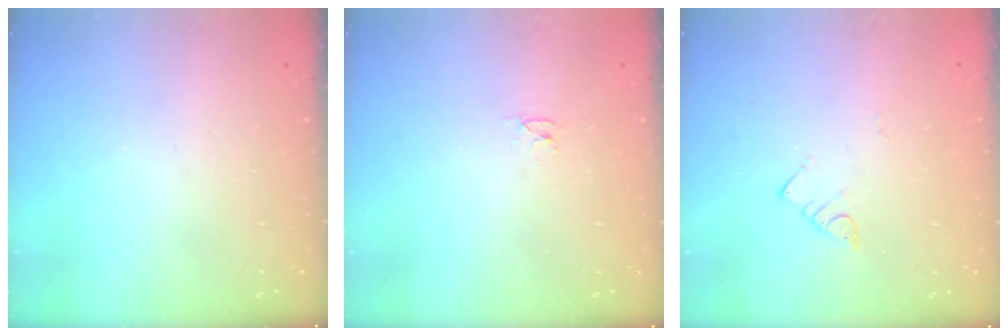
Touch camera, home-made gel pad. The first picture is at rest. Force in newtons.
{"total": 2.6, "press": 2.6, "slide": 0.3}
{"total": 3.0, "press": 3.0, "slide": 0.2}